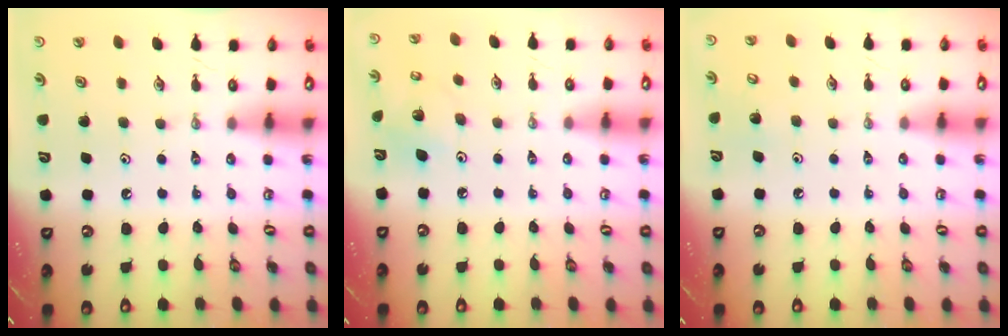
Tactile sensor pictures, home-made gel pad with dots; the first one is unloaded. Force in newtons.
{"total": 5.5, "press": 5.5, "slide": 0.3}
{"total": 4.5, "press": 4.4, "slide": 0.4}